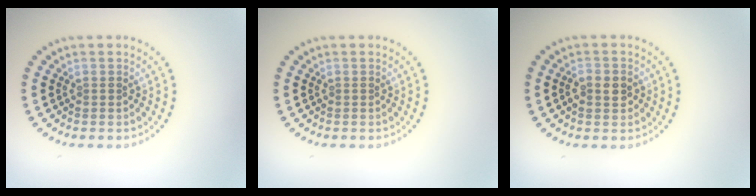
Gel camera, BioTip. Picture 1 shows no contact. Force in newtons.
{"total": 0.0}
{"total": 2.1, "press": 2.0, "slide": 0.7}